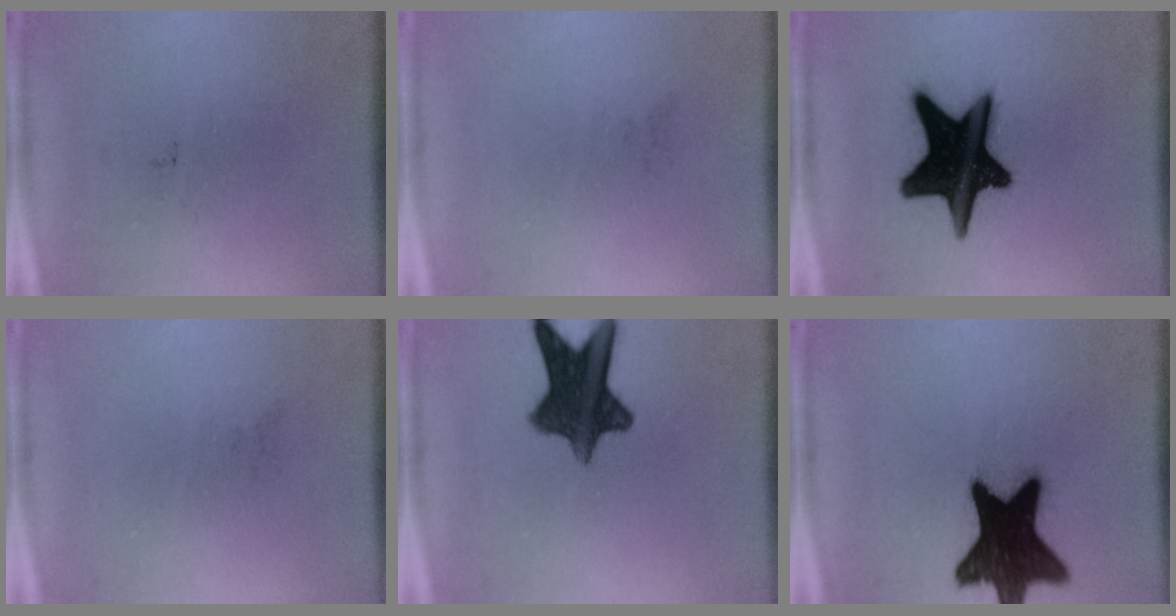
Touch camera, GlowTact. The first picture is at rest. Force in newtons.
{"total": 0.0}
{"total": 19.2}
{"total": 0.0}
{"total": 10.8}
{"total": 19.0}